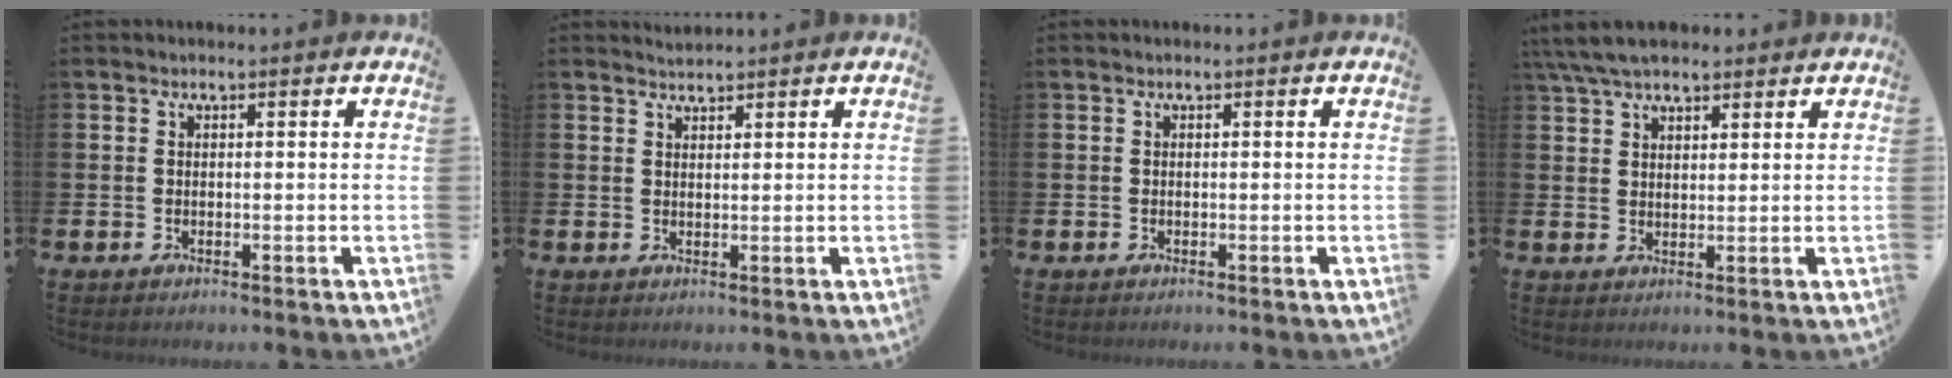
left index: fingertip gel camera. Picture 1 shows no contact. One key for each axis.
{"total": 1.6, "fx": 1.6, "fy": 0.2, "fz": -0.2, "tx": 0.000, "ty": -0.001, "tz": 0.030}
{"total": 0.0}
{"total": 5.7, "fx": 5.0, "fy": 1.7, "fz": 2.3, "tx": -0.055, "ty": -0.009, "tz": 0.093}